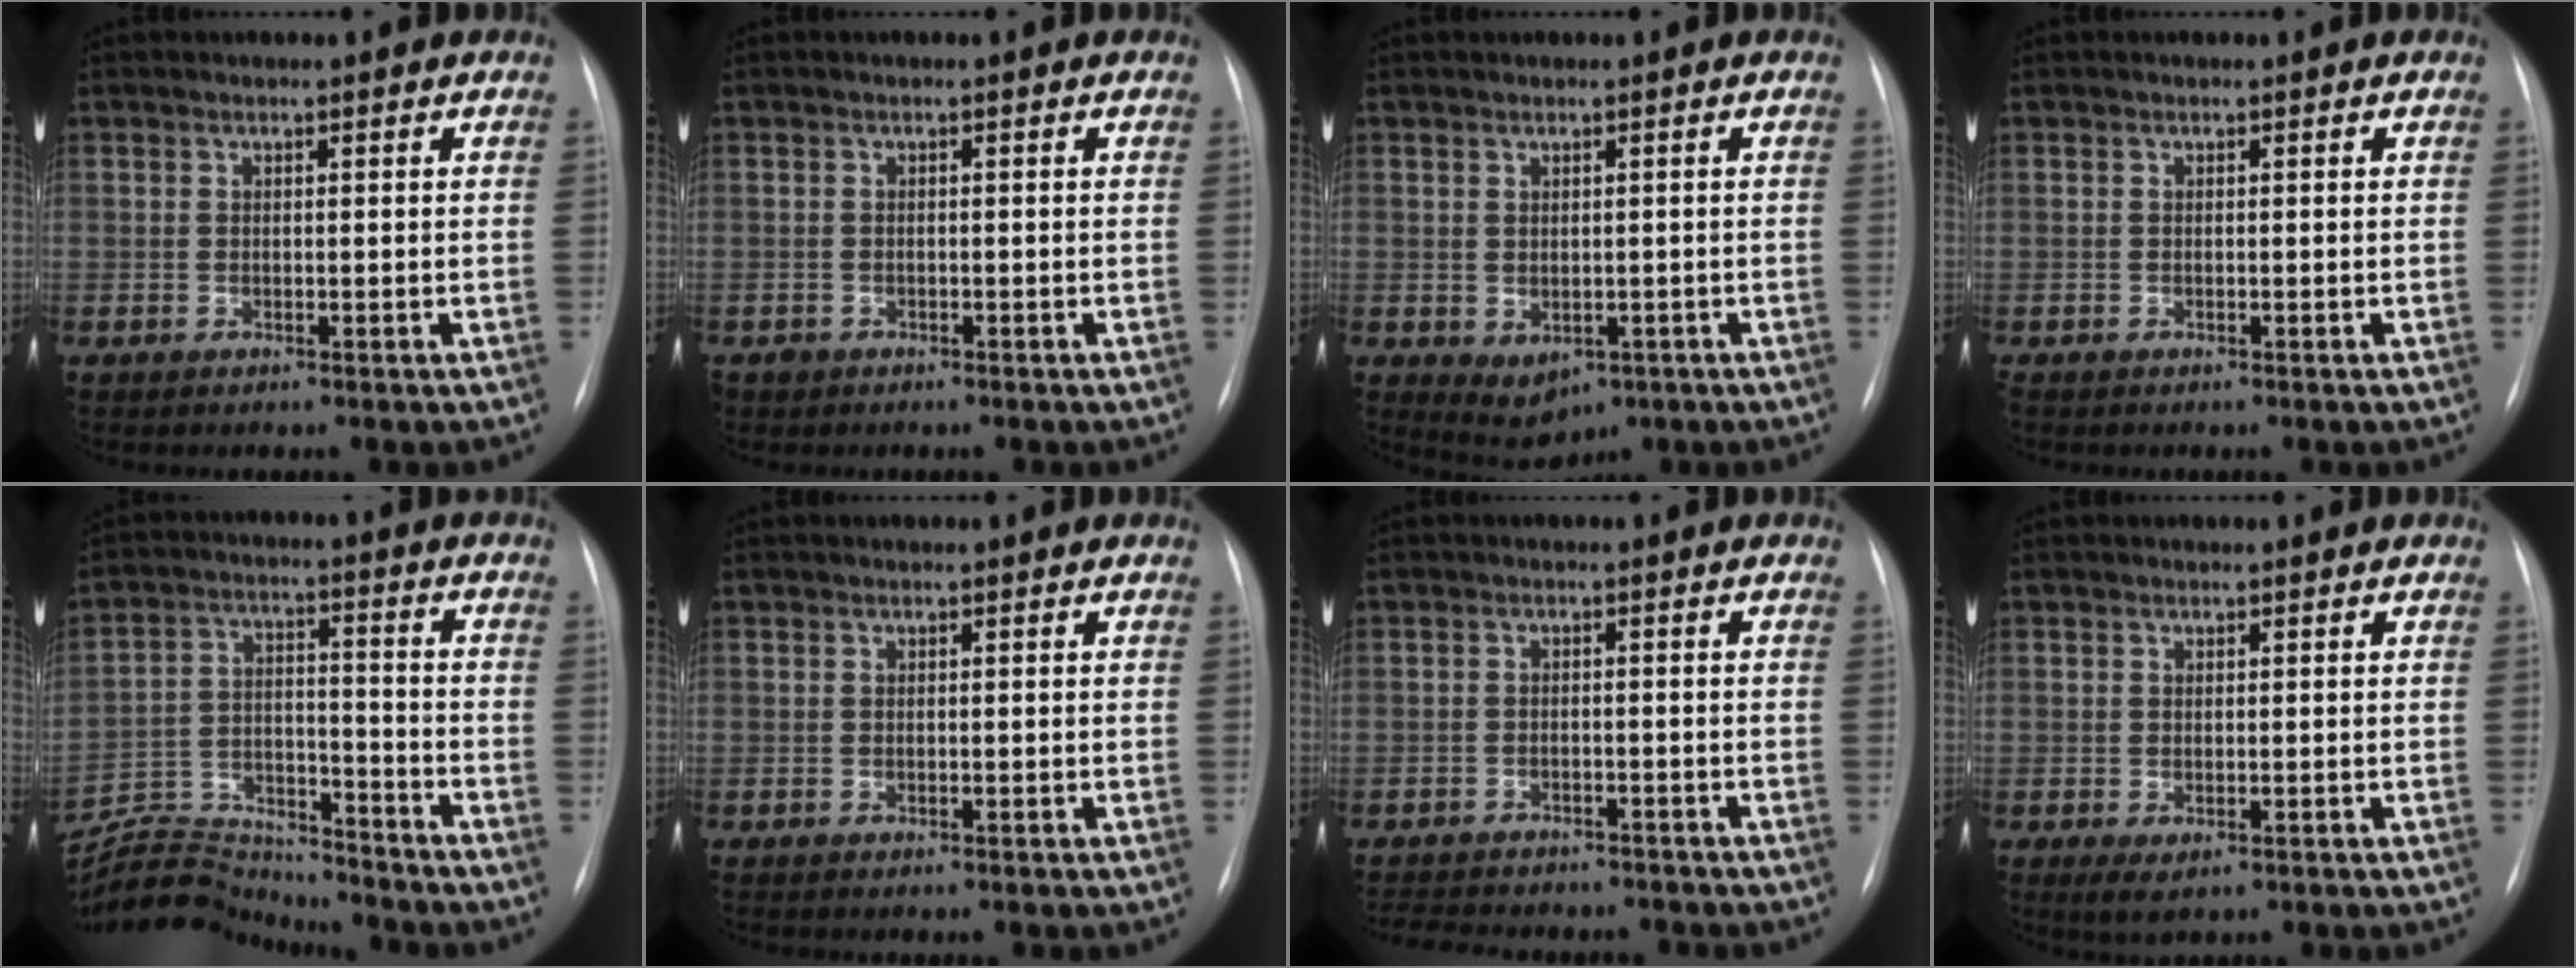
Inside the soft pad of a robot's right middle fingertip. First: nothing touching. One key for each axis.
{"total": 1.0, "fx": -0.7, "fy": 0.8, "fz": -0.1, "tx": -0.002, "ty": 0.004, "tz": -0.010}
{"total": 3.9, "fx": -1.2, "fy": 2.8, "fz": 2.5, "tx": -0.038, "ty": -0.004, "tz": 0.001}
{"total": 0.0}
{"total": 13.0, "fx": -13.0, "fy": 0.9, "fz": 0.8, "tx": -0.015, "ty": 0.026, "tz": -0.220}
{"total": 0.0}
{"total": 12.2, "fx": -10.8, "fy": 3.9, "fz": 4.1, "tx": -0.084, "ty": 0.003, "tz": -0.136}
{"total": 1.9, "fx": -0.7, "fy": 0.9, "fz": 1.5, "tx": -0.024, "ty": -0.004, "tz": -0.003}